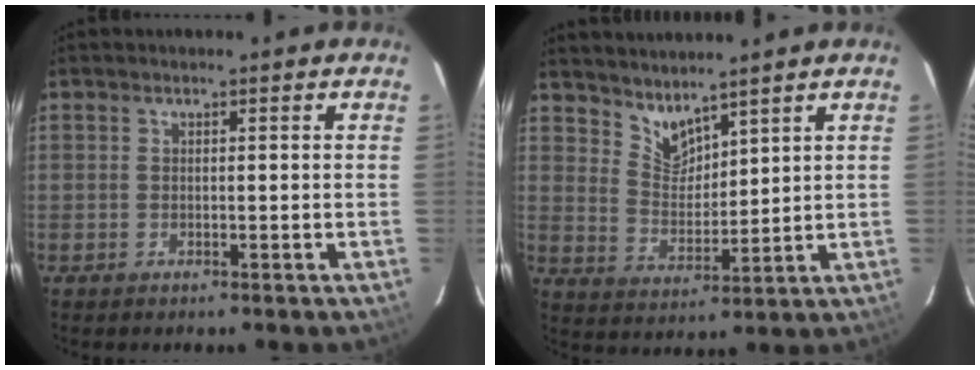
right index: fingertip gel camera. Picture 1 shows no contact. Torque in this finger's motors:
{"motor_torque": [-0.03, 0.43, 0.00, 0.00]}